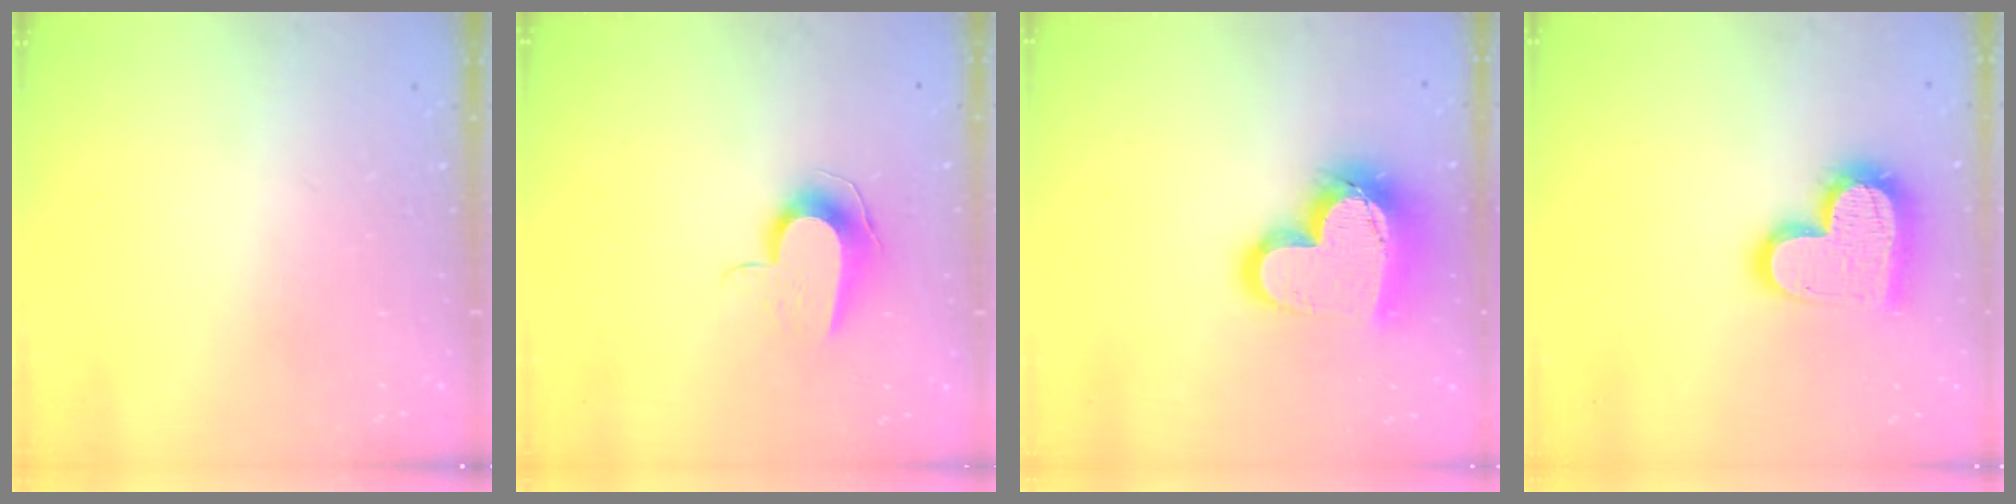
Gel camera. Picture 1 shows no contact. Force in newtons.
{"total": 9.4, "press": 9.4, "slide": 0.5}
{"total": 19.7, "press": 19.7, "slide": 1.3}
{"total": 17.6, "press": 17.5, "slide": 1.5}